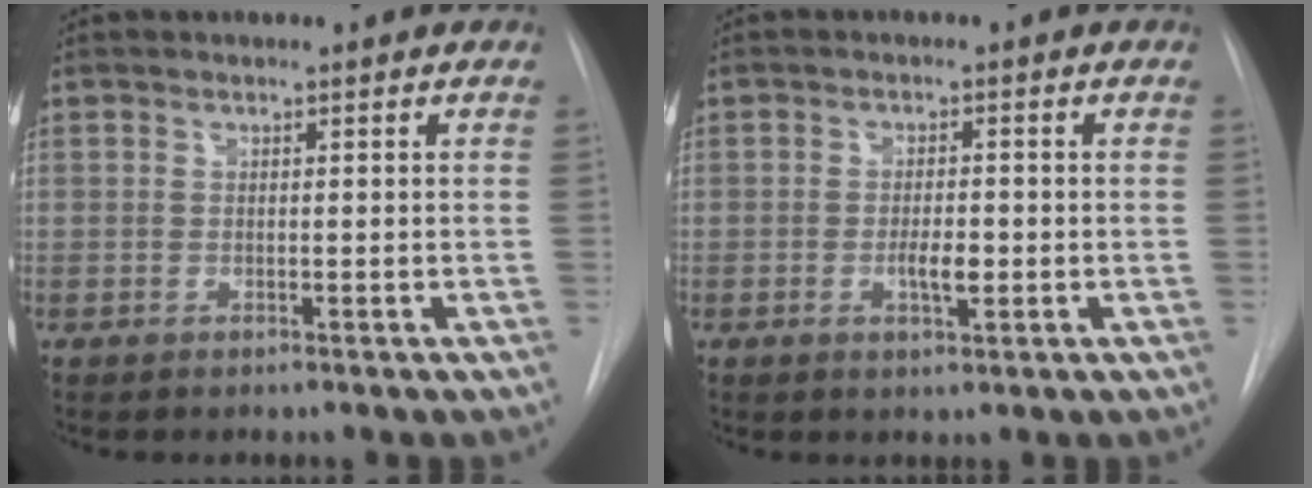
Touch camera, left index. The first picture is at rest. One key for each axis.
{"total": 3.0, "fx": -0.7, "fy": 1.0, "fz": 2.8, "tx": -0.049, "ty": 0.001, "tz": -0.009}